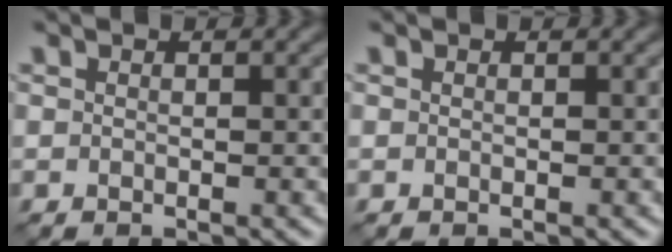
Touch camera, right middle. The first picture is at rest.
{"total": 0.0}